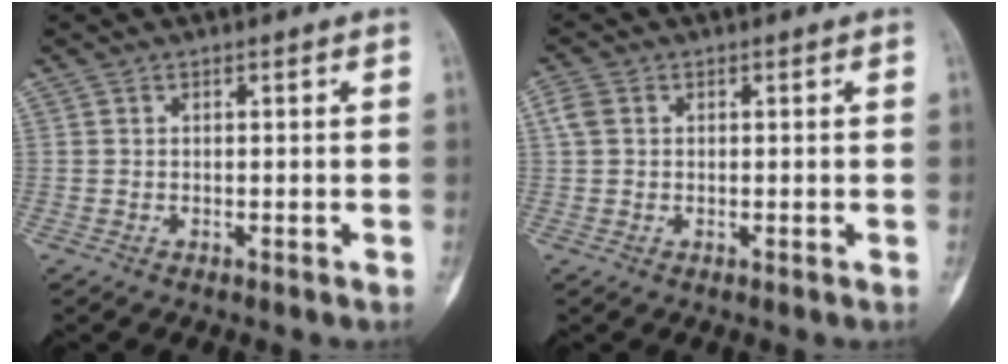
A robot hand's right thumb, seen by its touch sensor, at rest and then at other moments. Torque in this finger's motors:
{"motor_torque": [0.17, 0.21, 0.05, -0.09, -0.04]}